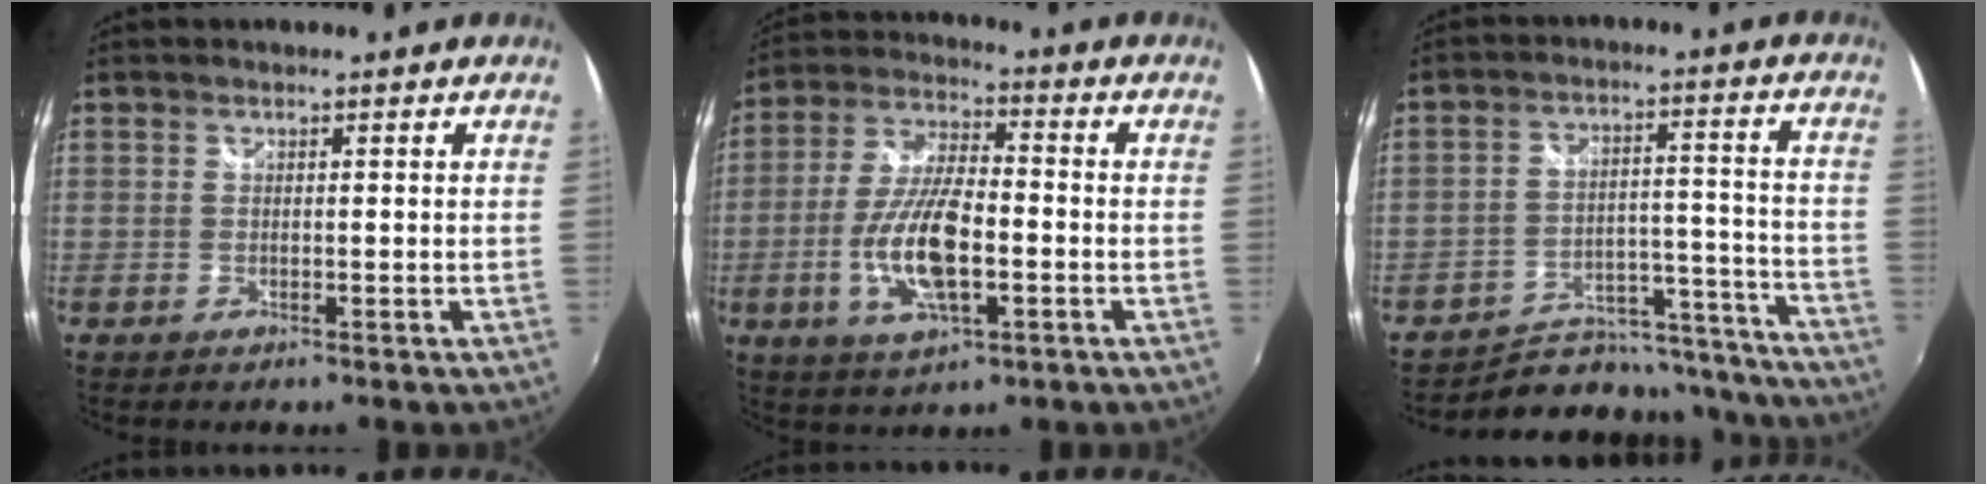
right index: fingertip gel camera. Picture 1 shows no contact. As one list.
[{"total": 13.6, "force": [-3.5, 4.9, 12.2], "torque": [-0.250, -0.005, -0.065]}, {"total": 19.7, "force": [-17.5, 8.1, 4.2], "torque": [-0.069, 0.059, -0.220]}]